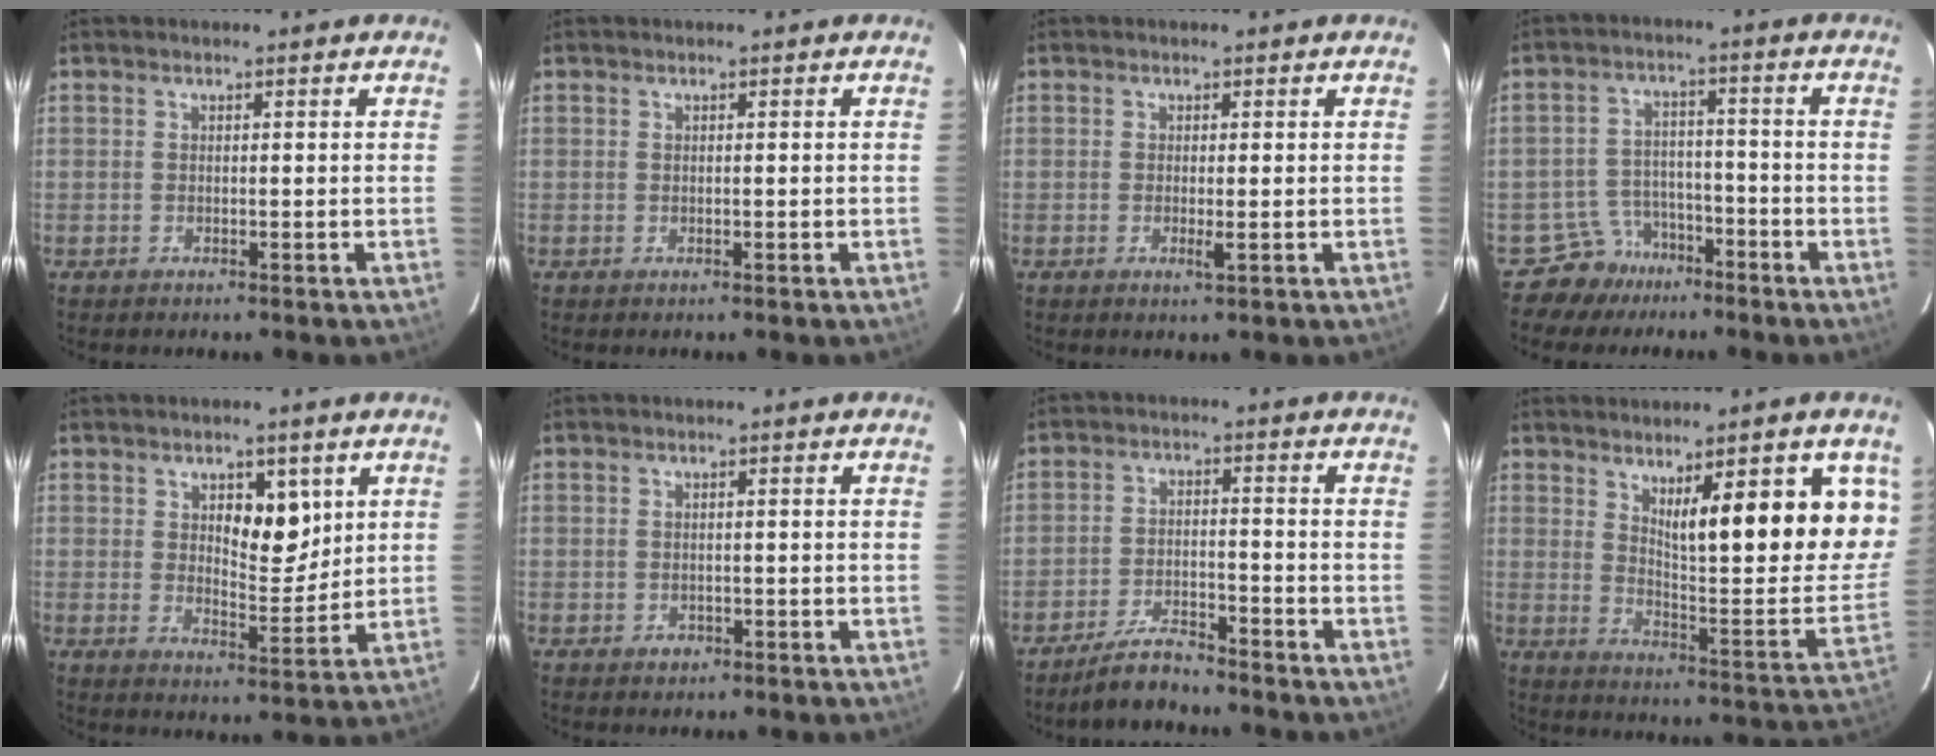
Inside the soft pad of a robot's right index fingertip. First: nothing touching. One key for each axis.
{"total": 0.0}
{"total": 1.1, "fx": -0.2, "fy": 0.0, "fz": 1.1, "tx": -0.019, "ty": -0.003, "tz": -0.001}
{"total": 6.1, "fx": -4.4, "fy": 4.3, "fz": -0.6, "tx": 0.012, "ty": 0.019, "tz": -0.073}
{"total": 6.9, "fx": 2.8, "fy": 3.1, "fz": 5.5, "tx": -0.081, "ty": -0.003, "tz": 0.048}
{"total": 1.1, "fx": -0.6, "fy": 0.9, "fz": 0.2, "tx": -0.002, "ty": 0.003, "tz": -0.006}
{"total": 5.2, "fx": -4.9, "fy": 1.0, "fz": 1.5, "tx": -0.029, "ty": -0.010, "tz": -0.089}
{"total": 19.1, "fx": 8.2, "fy": 2.8, "fz": 17.0, "tx": -0.208, "ty": -0.024, "tz": 0.124}